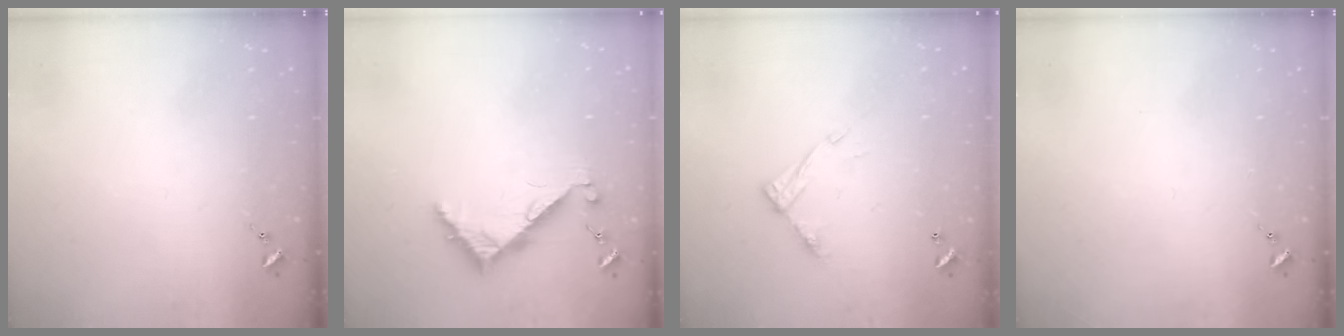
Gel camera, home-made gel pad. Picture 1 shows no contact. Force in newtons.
{"total": 6.3, "press": 6.3, "slide": 0.5}
{"total": 9.4, "press": 9.4, "slide": 0.5}
{"total": 0.0}